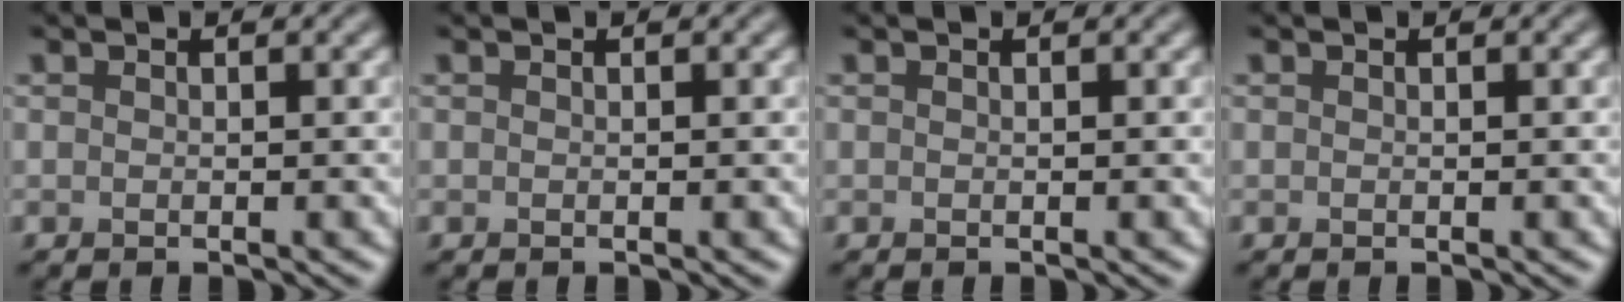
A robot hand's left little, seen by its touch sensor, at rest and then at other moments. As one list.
[{"total": 0.0}, {"total": 0.0}, {"total": 0.0}]